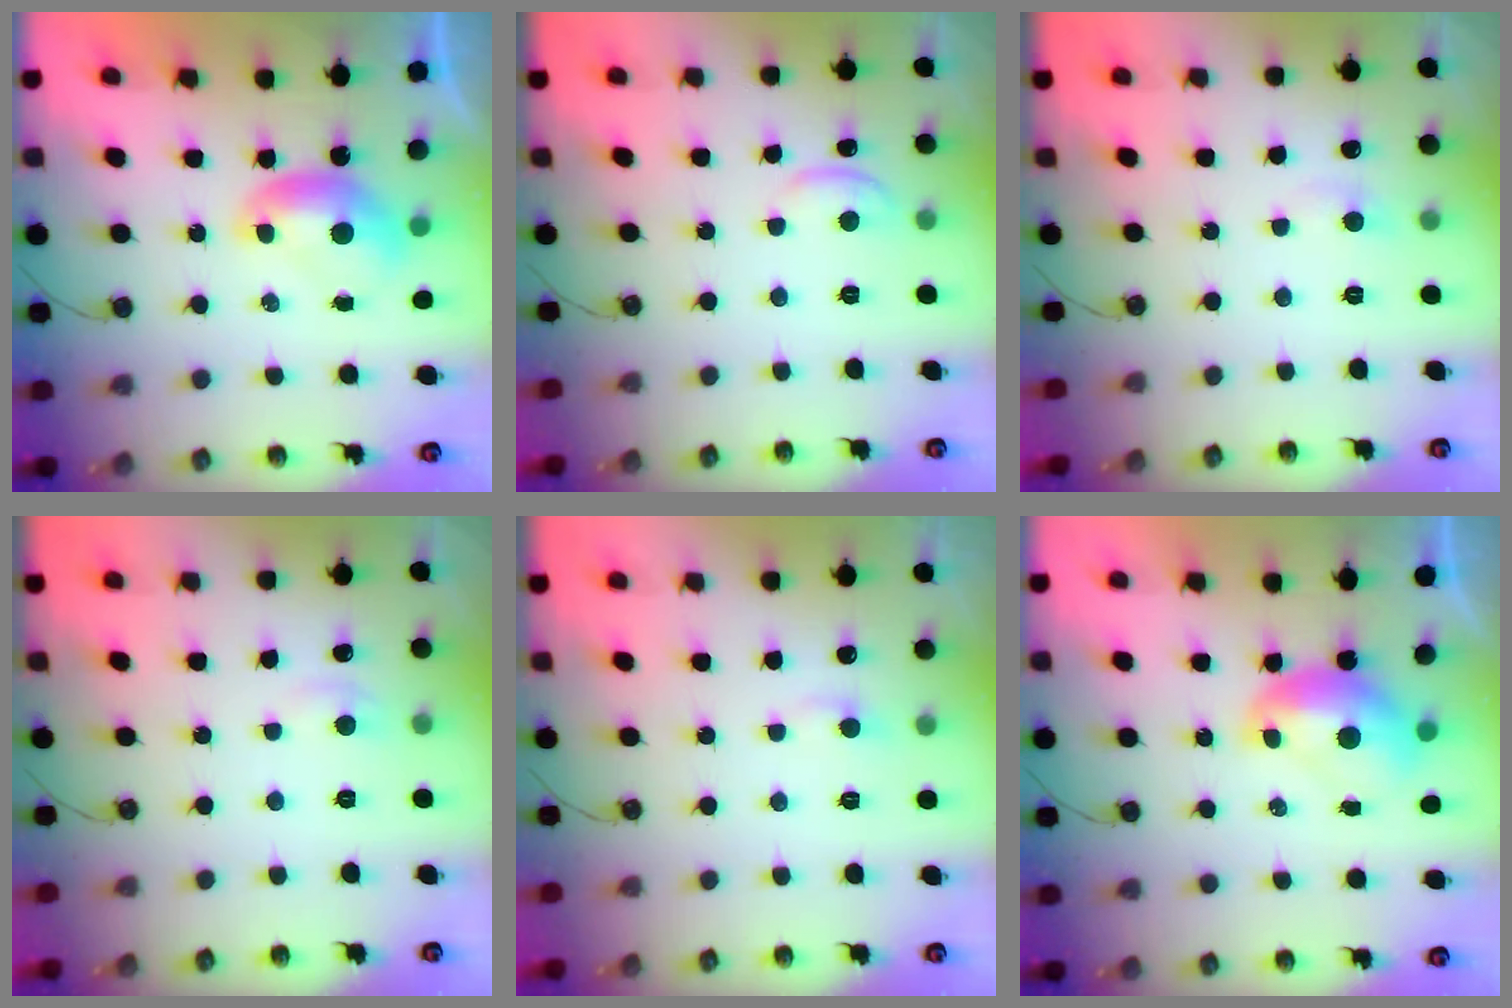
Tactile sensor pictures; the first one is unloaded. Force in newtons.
{"total": 0.9, "press": 0.8, "slide": 0.4}
{"total": 0.9, "press": 0.6, "slide": 0.7}
{"total": 1.3, "press": 1.1, "slide": 0.6}
{"total": 1.3, "press": 1.2, "slide": 0.4}
{"total": 2.1, "press": 2.0, "slide": 0.3}